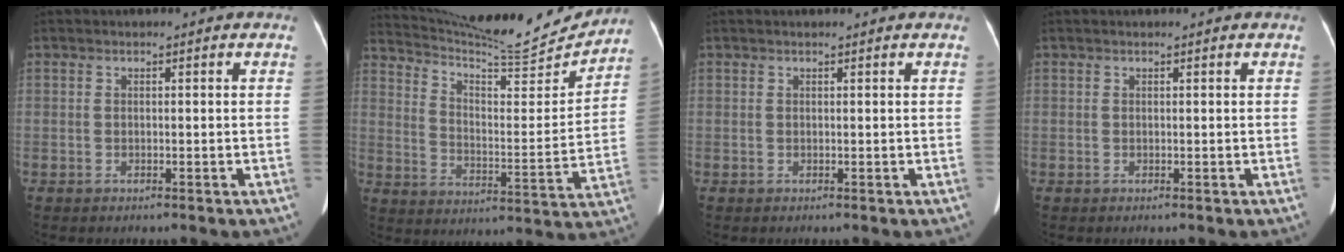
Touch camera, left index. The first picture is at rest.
{"total": 18.6, "force": [18.0, 0.7, 4.6], "torque": [-0.089, -0.045, 0.266]}
{"total": 1.4, "force": [1.2, 0.1, 0.7], "torque": [-0.008, 0.018, 0.019]}
{"total": 0.7, "force": [0.6, 0.1, 0.3], "torque": [-0.005, 0.013, 0.011]}